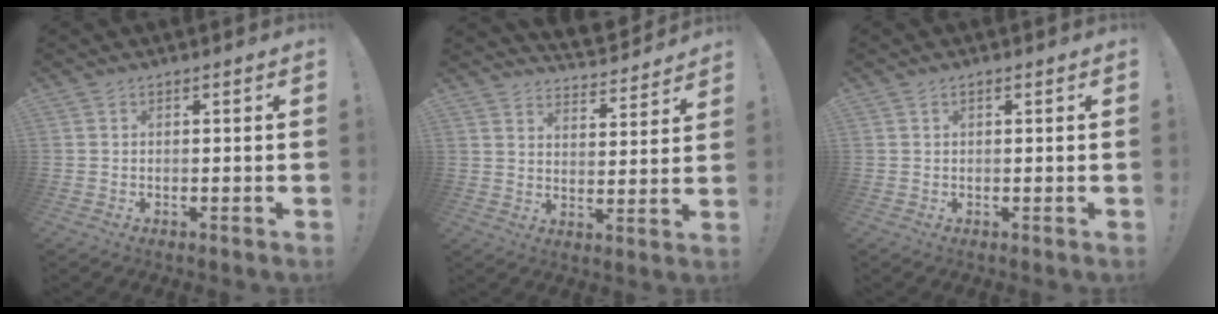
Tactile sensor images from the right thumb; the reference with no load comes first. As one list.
[{"total": 5.8, "force": [5.3, 2.0, 1.1], "torque": [-0.013, -0.054, 0.096]}, {"total": 0.6, "force": [0.3, 0.2, 0.5], "torque": [-0.006, -0.002, 0.005]}]